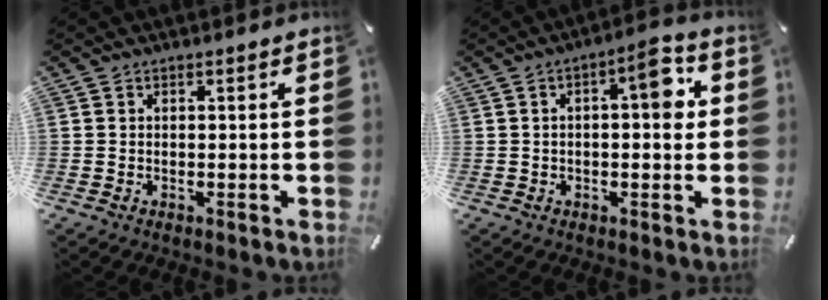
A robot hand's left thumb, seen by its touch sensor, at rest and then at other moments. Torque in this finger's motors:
{"motor_torque": [0.24, 0.33, 0.39, 0.25, 0.04]}